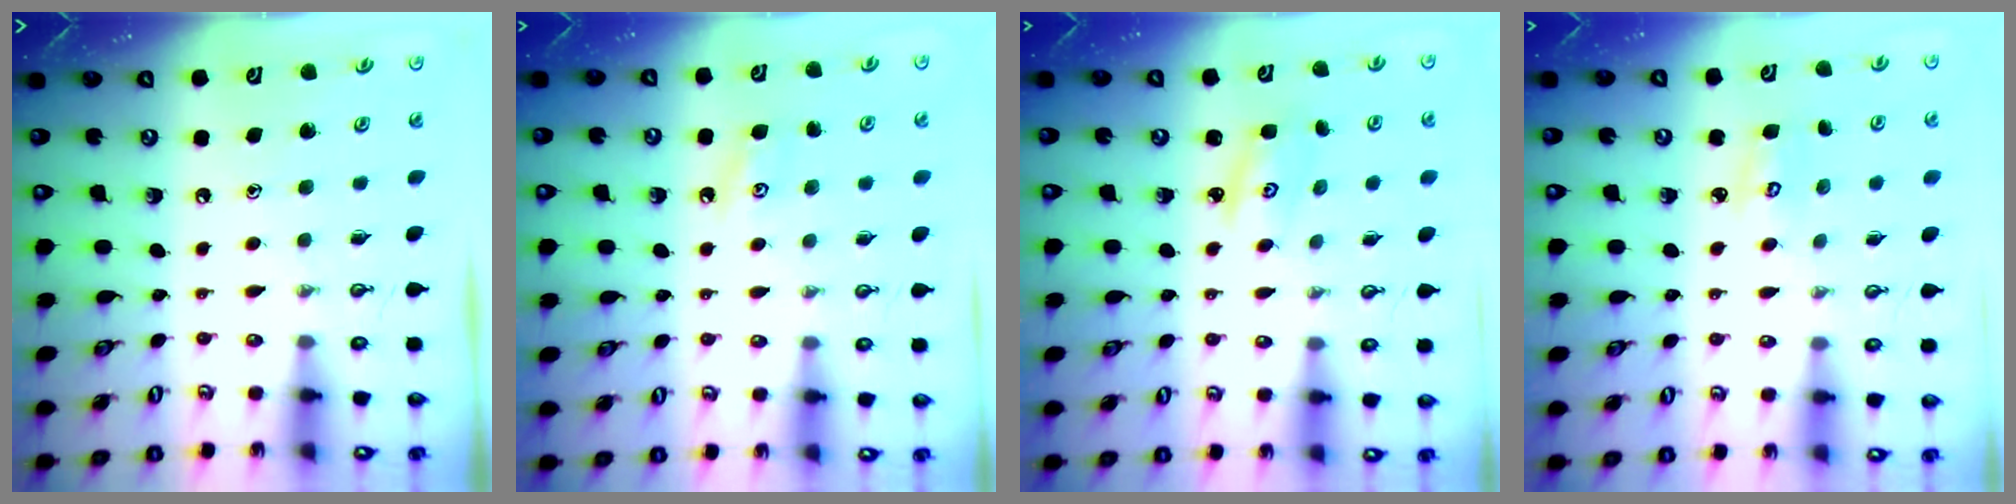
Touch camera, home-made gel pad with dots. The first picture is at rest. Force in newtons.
{"total": 3.7, "press": 3.7, "slide": 0.5}
{"total": 2.7, "press": 2.7, "slide": 0.4}
{"total": 2.9, "press": 2.9, "slide": 0.2}